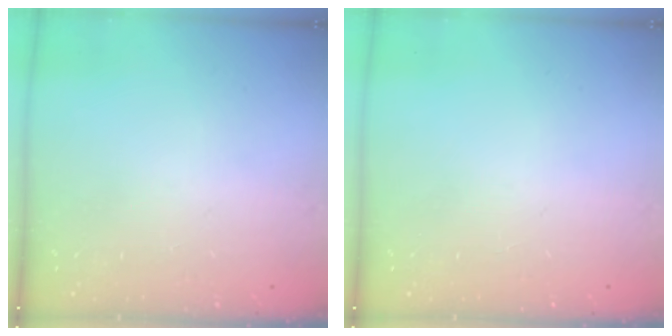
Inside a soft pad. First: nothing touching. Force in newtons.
{"total": 0.0}